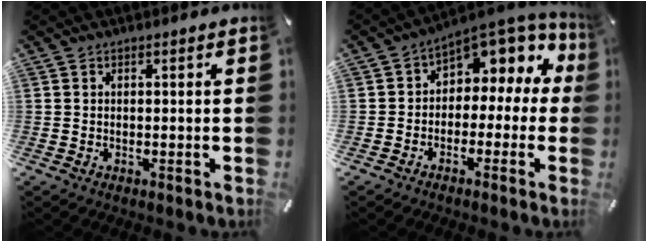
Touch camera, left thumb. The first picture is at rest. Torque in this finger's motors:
{"motor_torque": [0.27, 0.30, 0.59, 0.42, 0.12]}